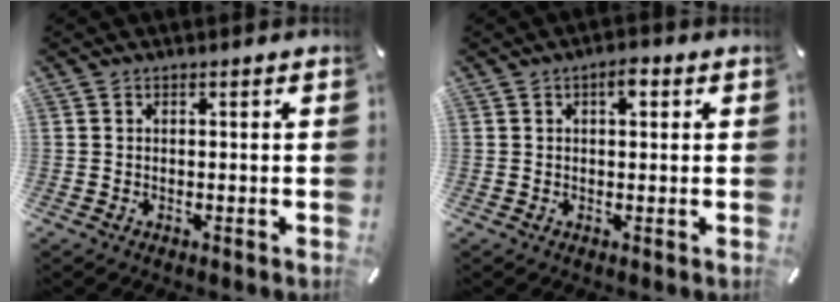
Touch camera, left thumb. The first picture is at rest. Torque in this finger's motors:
{"motor_torque": [0.13, -0.03, 0.37, -0.13, 0.09]}